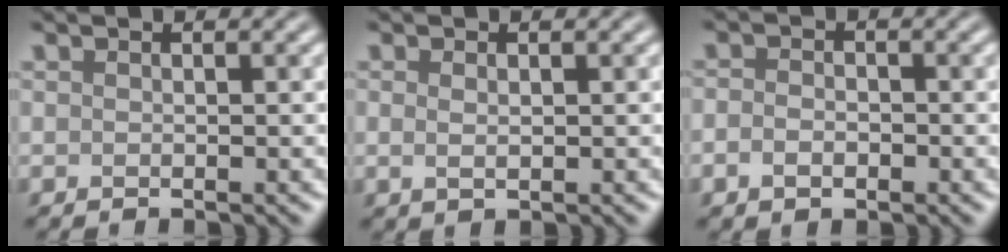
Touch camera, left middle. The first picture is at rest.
{"total": 0.9, "force": [0.2, 0.4, 0.8], "torque": [-0.017, -0.002, 0.005]}
{"total": 1.9, "force": [-0.7, 1.3, 1.1], "torque": [-0.016, -0.001, -0.021]}